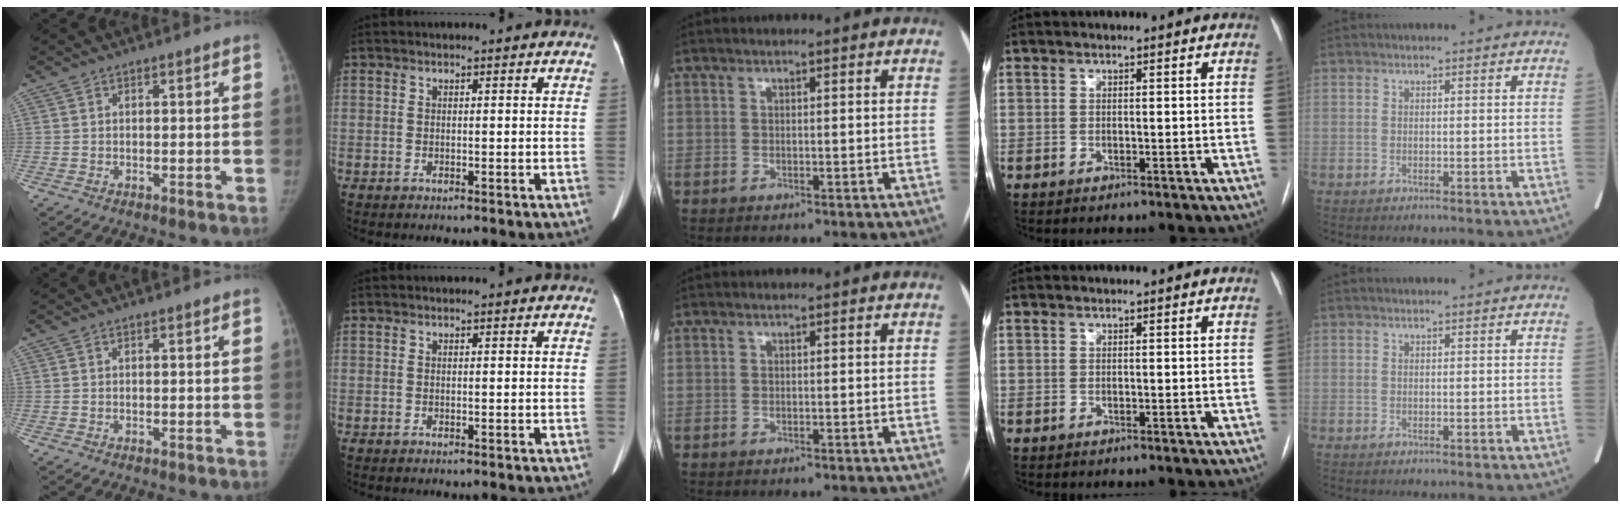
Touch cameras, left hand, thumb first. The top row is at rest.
{}